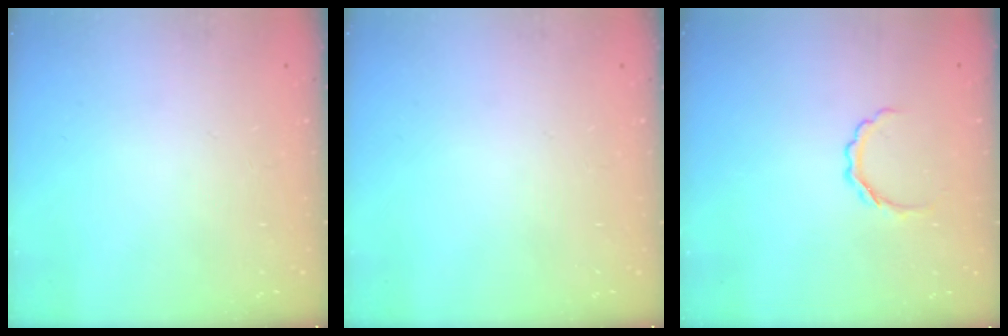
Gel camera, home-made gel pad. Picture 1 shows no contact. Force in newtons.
{"total": 0.0}
{"total": 4.6, "press": 4.4, "slide": 1.2}